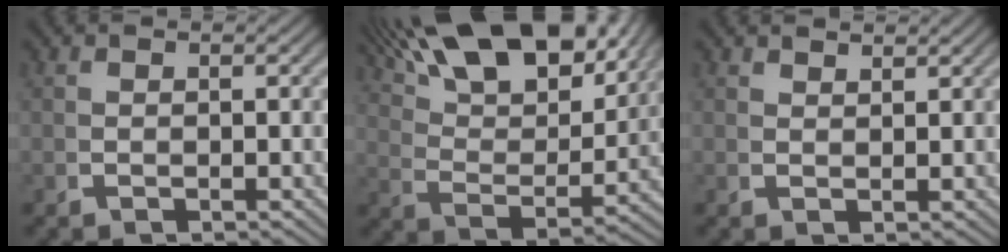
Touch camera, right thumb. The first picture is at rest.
{"total": 11.2, "force": [7.1, 4.7, 7.2], "torque": [-0.130, 0.004, 0.118]}
{"total": 1.8, "force": [1.8, -0.1, 0.1], "torque": [0.007, 0.005, 0.032]}